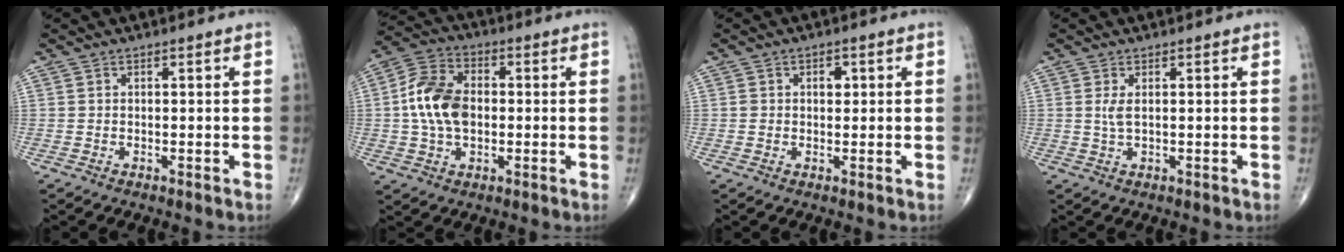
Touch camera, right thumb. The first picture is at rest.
{"total": 11.7, "force": [0.0, 7.6, 8.9], "torque": [-0.165, 0.020, -0.007]}
{"total": 2.2, "force": [0.5, 1.6, 1.5], "torque": [-0.010, 0.001, 0.007]}
{"total": 2.0, "force": [0.4, 0.6, 1.8], "torque": [-0.047, -0.001, 0.014]}